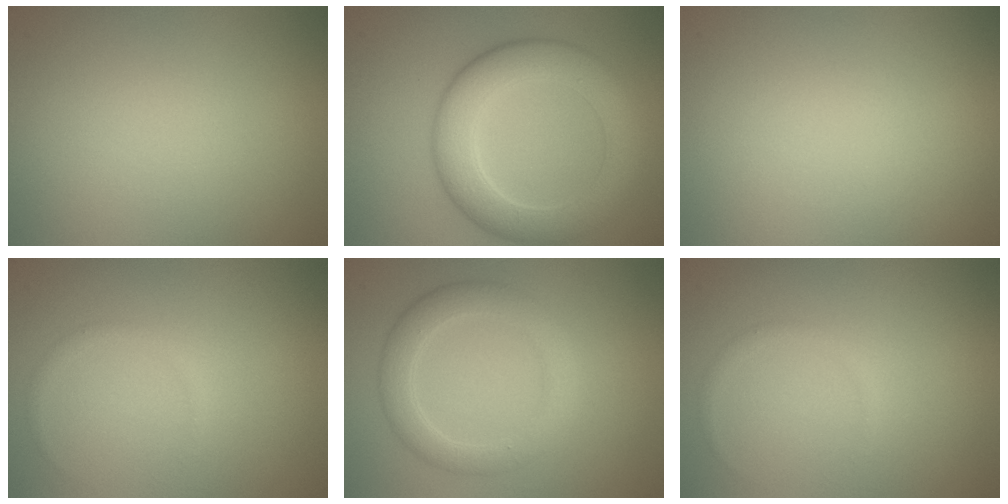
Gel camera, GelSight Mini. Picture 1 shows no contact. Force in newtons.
{"total": 6.6, "press": 6.6, "slide": 0.1}
{"total": 0.0}
{"total": 0.7, "press": 0.7, "slide": 0.1}
{"total": 3.5, "press": 3.5, "slide": 0.1}
{"total": 0.7, "press": 0.7, "slide": 0.1}